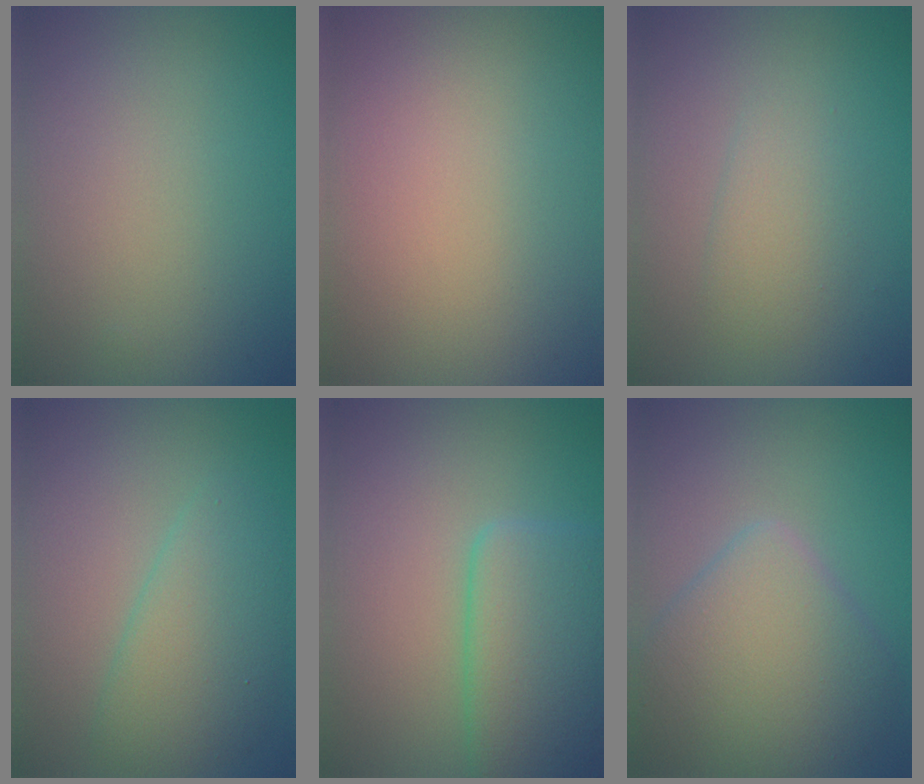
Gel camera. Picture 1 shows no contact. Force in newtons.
{"total": 0.5, "press": 0.5, "slide": 0.0}
{"total": 2.1, "press": 2.1, "slide": 0.1}
{"total": 4.1, "press": 4.1, "slide": 0.2}
{"total": 6.1, "press": 6.1, "slide": 0.3}
{"total": 6.3, "press": 6.2, "slide": 0.3}